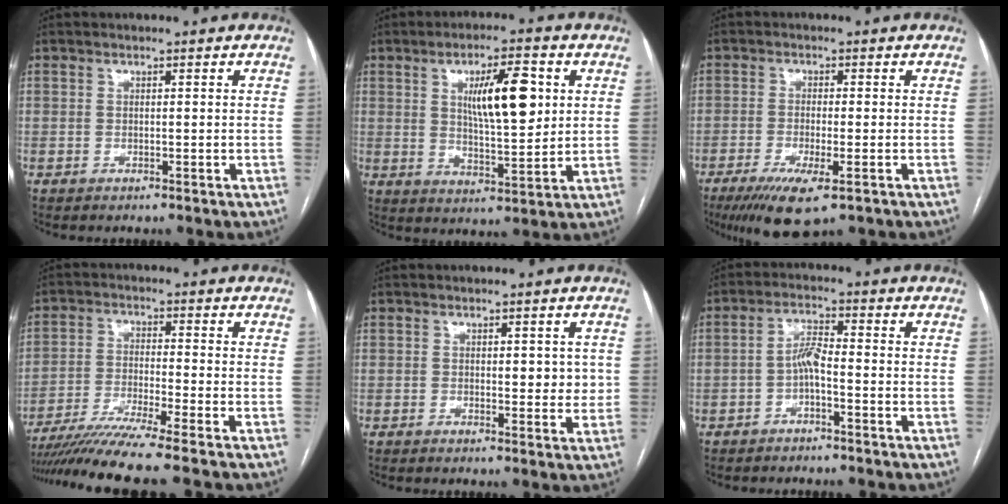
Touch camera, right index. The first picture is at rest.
{"total": 10.8, "force": [3.1, 2.7, 10.0], "torque": [-0.165, 0.001, 0.054]}
{"total": 7.5, "force": [-4.3, 1.2, 6.1], "torque": [-0.107, -0.022, -0.071]}
{"total": 10.5, "force": [-8.7, -2.1, 5.5], "torque": [-0.084, -0.034, -0.149]}
{"total": 3.4, "force": [0.6, 1.7, 2.9], "torque": [-0.029, -0.005, 0.007]}
{"total": 3.5, "force": [-1.1, 0.8, 3.2], "torque": [-0.061, 0.010, -0.021]}